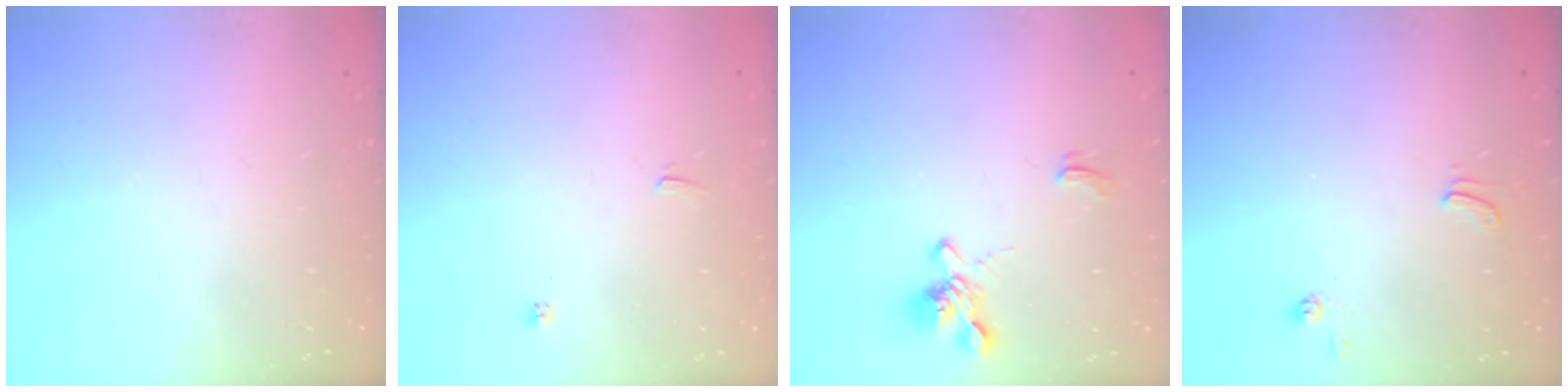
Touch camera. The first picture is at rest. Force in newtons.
{"total": 1.5, "press": 1.4, "slide": 0.3}
{"total": 1.9, "press": 1.6, "slide": 1.0}
{"total": 2.3, "press": 2.3, "slide": 0.4}